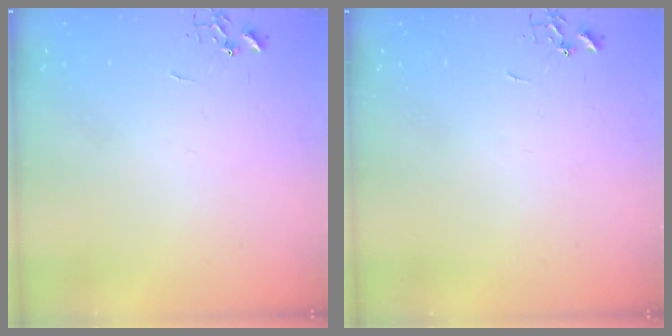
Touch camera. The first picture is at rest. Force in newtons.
{"total": 0.0}